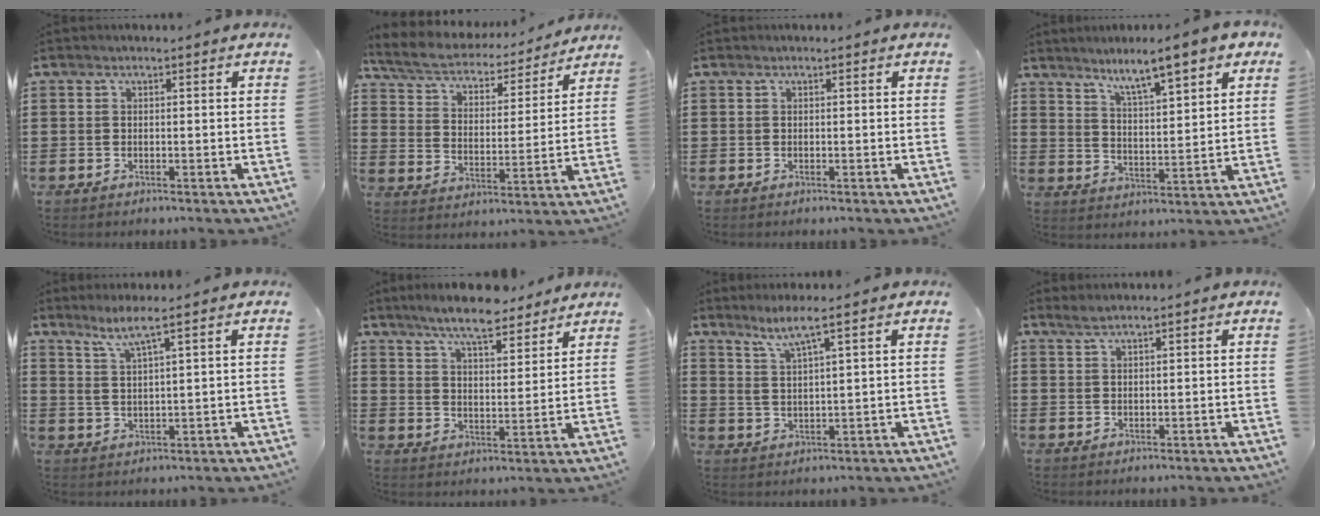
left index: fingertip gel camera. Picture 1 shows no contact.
{"total": 5.3, "force": [4.9, 0.9, 1.7], "torque": [-0.058, -0.035, 0.079]}
{"total": 0.0}
{"total": 6.9, "force": [5.6, 0.4, 4.1], "torque": [-0.085, -0.032, 0.085]}
{"total": 3.9, "force": [2.6, -0.3, 2.9], "torque": [-0.065, -0.004, 0.043]}
{"total": 7.9, "force": [7.0, 1.0, 3.5], "torque": [-0.084, -0.025, 0.125]}
{"total": 4.2, "force": [2.7, -0.2, 3.2], "torque": [-0.070, -0.005, 0.044]}
{"total": 1.5, "force": [1.2, 0.0, 0.9], "torque": [-0.019, 0.000, 0.024]}